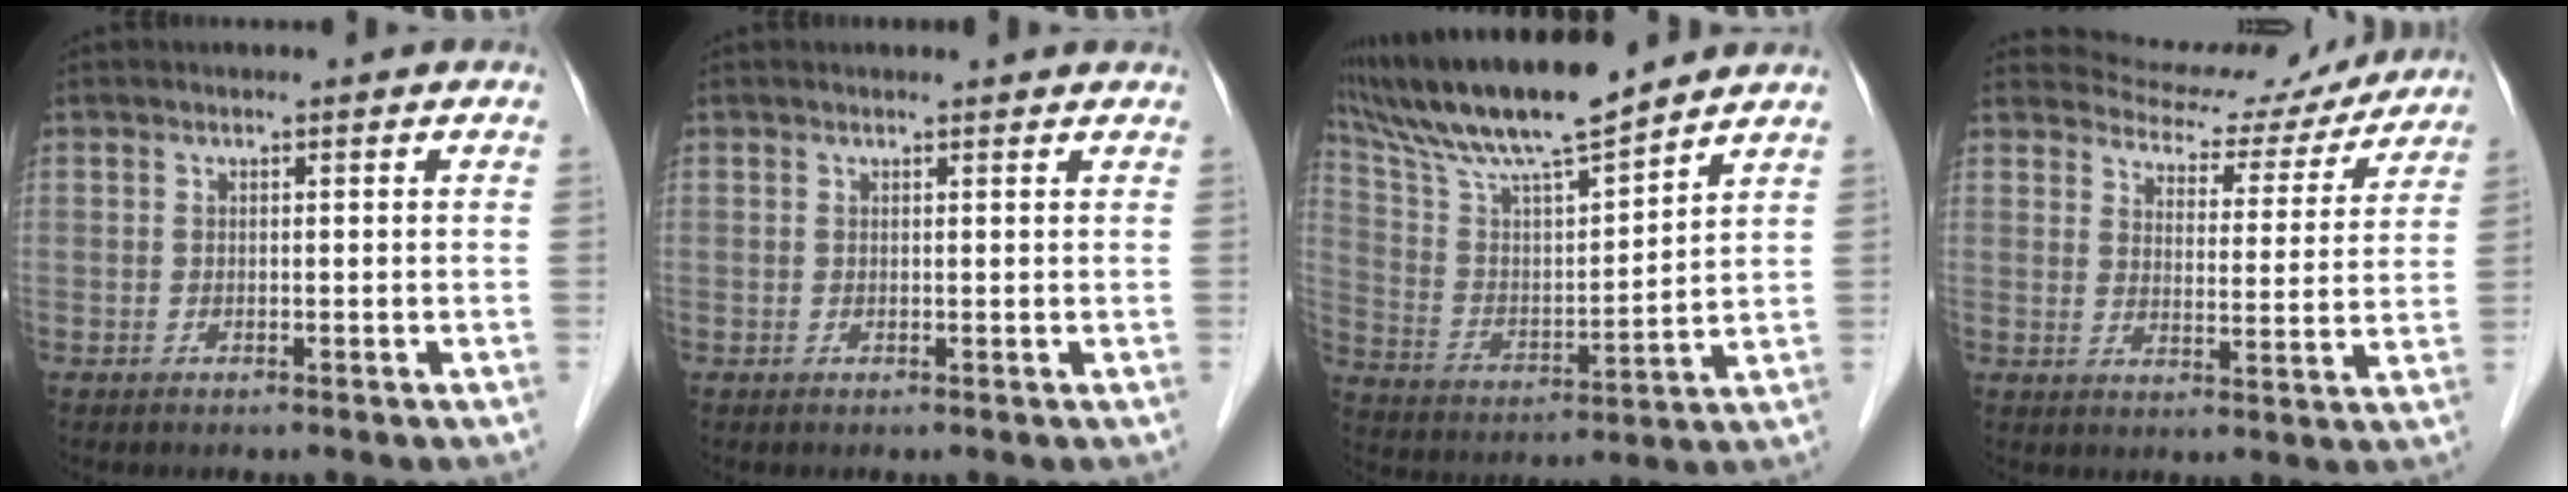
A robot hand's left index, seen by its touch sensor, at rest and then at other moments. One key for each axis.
{"total": 2.2, "fx": 2.2, "fy": 0.3, "fz": 0.5, "tx": -0.012, "ty": 0.004, "tz": 0.018}
{"total": 16.1, "fx": 13.8, "fy": 0.8, "fz": 8.3, "tx": -0.159, "ty": 0.007, "tz": 0.252}
{"total": 12.8, "fx": 12.2, "fy": 3.8, "fz": 1.1, "tx": -0.002, "ty": -0.006, "tz": 0.143}